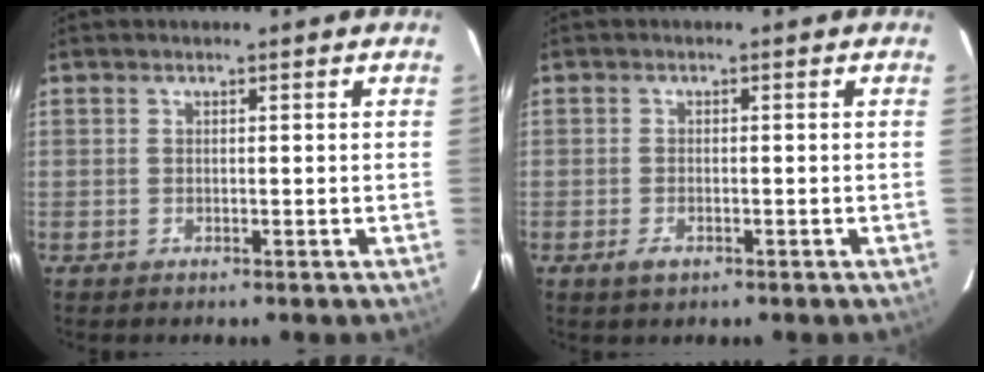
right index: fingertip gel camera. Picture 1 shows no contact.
{"total": 2.2, "force": [-1.1, 1.2, 1.4], "torque": [-0.029, -0.003, -0.018]}